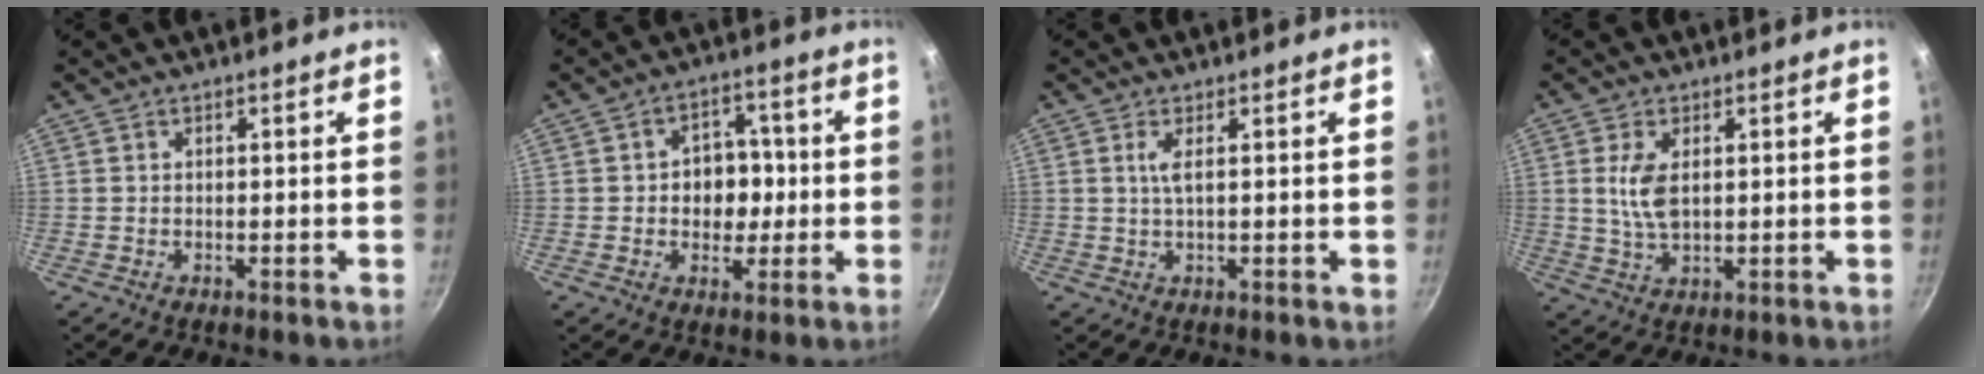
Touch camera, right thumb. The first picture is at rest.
{"total": 8.4, "force": [-0.1, 6.6, 5.1], "torque": [-0.030, 0.008, -0.007]}
{"total": 2.1, "force": [0.6, 0.1, 2.0], "torque": [-0.044, -0.002, 0.013]}
{"total": 6.2, "force": [1.2, 3.2, 5.1], "torque": [-0.100, -0.009, 0.026]}